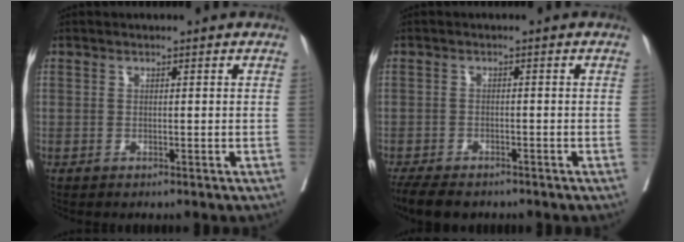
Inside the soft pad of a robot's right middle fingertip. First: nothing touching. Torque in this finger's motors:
{"motor_torque": [0.15, -0.18, 0.07, 0.02]}